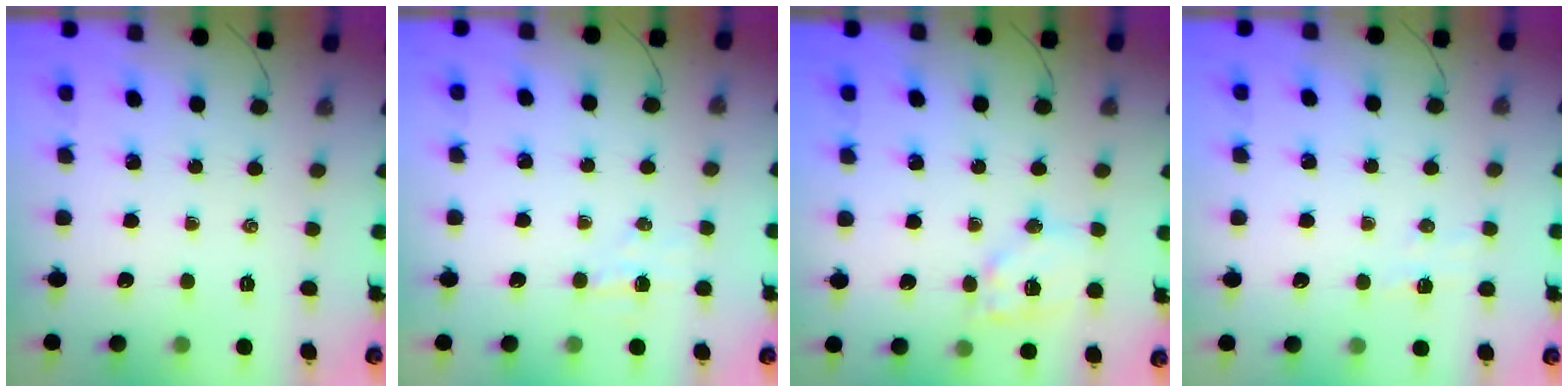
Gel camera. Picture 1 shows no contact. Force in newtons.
{"total": 3.7, "press": 3.6, "slide": 0.8}
{"total": 10.7, "press": 10.6, "slide": 1.5}
{"total": 4.5, "press": 4.4, "slide": 1.0}